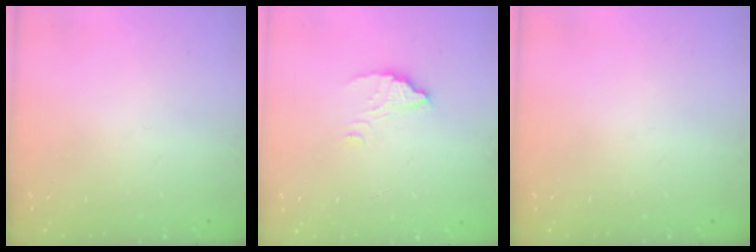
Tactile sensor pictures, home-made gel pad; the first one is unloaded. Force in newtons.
{"total": 2.9, "press": 2.9, "slide": 0.1}
{"total": 0.0}